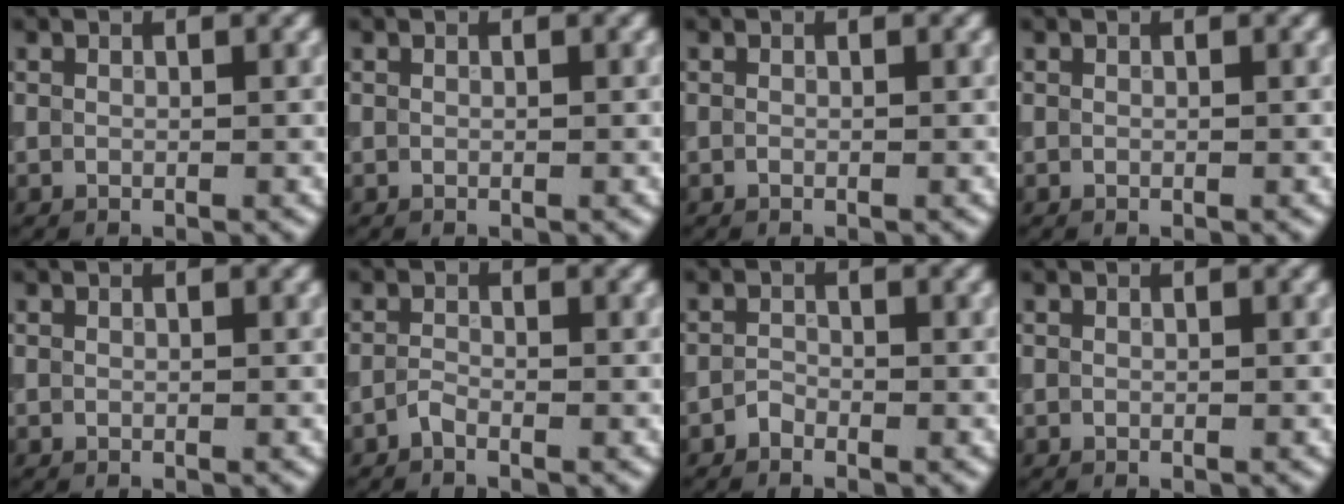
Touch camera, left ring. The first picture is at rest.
{"total": 0.0}
{"total": 0.0}
{"total": 0.0}
{"total": 0.0}
{"total": 0.9, "force": [-0.7, 0.2, 0.5], "torque": [-0.011, 0.001, -0.018]}
{"total": 0.9, "force": [-0.7, 0.4, 0.2], "torque": [-0.001, 0.002, -0.016]}
{"total": 0.0}